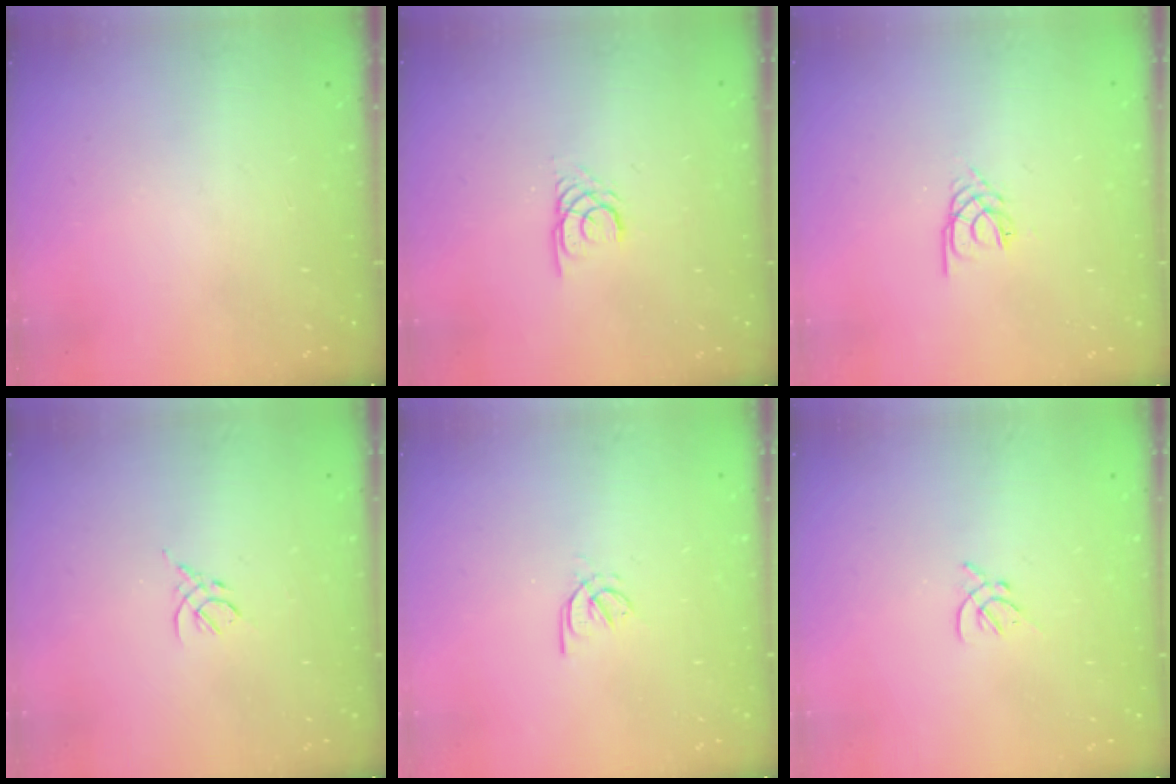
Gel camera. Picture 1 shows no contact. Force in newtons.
{"total": 2.2, "press": 2.2, "slide": 0.1}
{"total": 2.2, "press": 2.1, "slide": 0.4}
{"total": 3.0, "press": 3.0, "slide": 0.7}
{"total": 1.7, "press": 1.6, "slide": 0.5}
{"total": 2.2, "press": 2.1, "slide": 0.6}